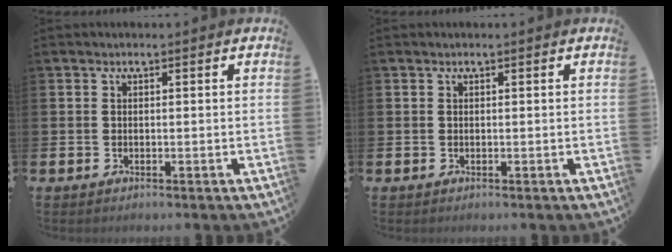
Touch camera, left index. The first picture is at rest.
{"total": 0.0}